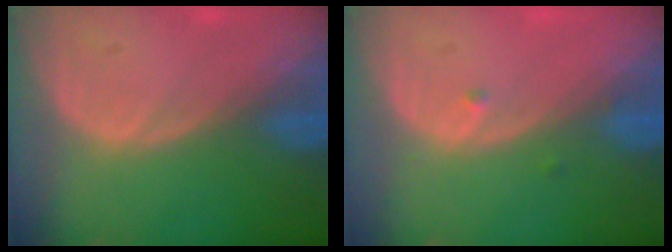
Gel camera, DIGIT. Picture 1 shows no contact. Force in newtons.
{"total": 0.9, "press": 0.7, "slide": 0.5}